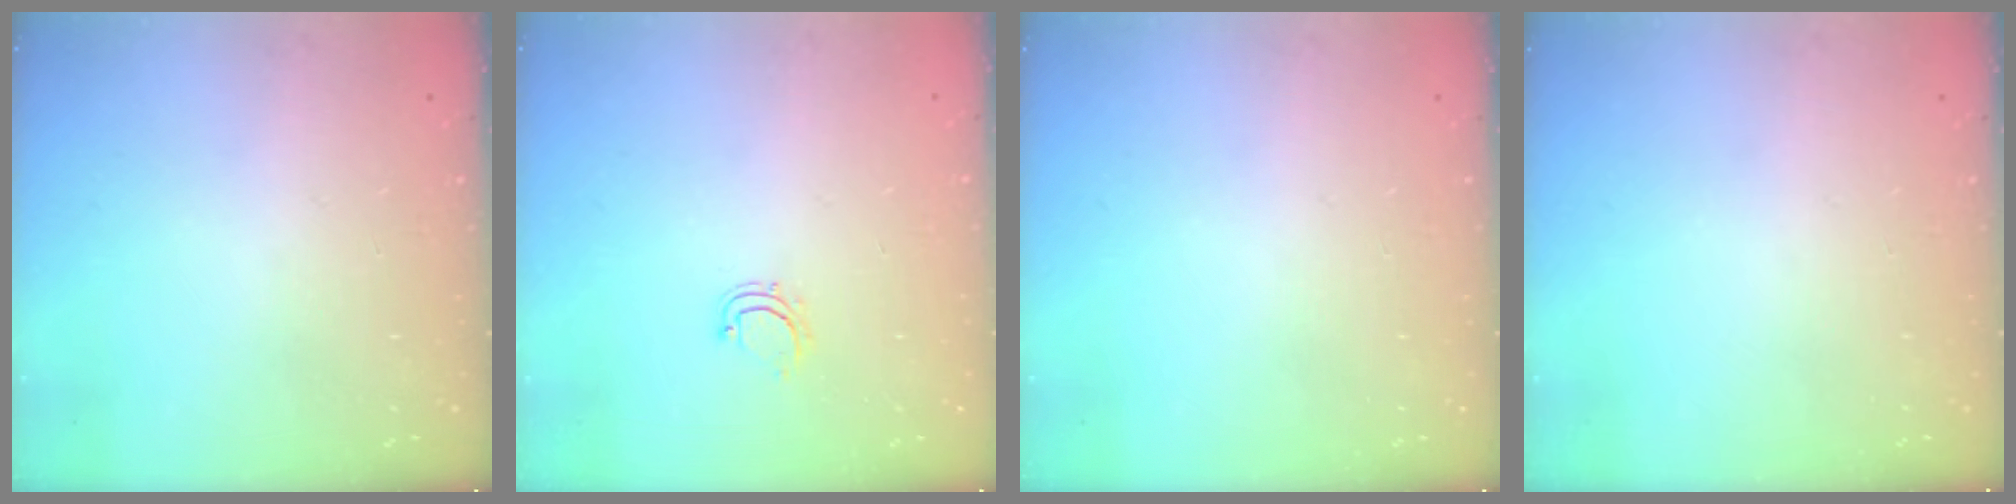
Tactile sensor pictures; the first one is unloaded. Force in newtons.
{"total": 4.3, "press": 4.2, "slide": 0.6}
{"total": 0.0}
{"total": 0.0}